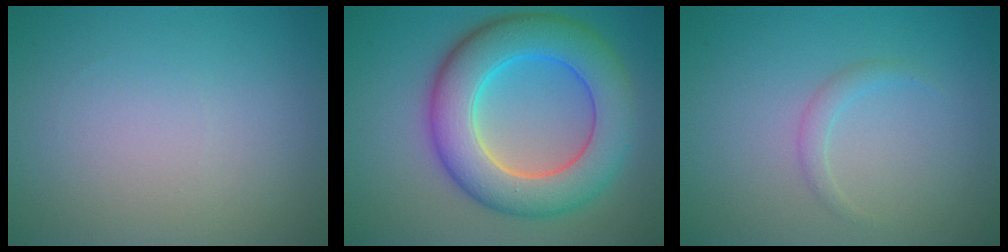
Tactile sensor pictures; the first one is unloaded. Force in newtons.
{"total": 9.5, "press": 9.5, "slide": 0.6}
{"total": 1.1, "press": 1.1, "slide": 0.1}